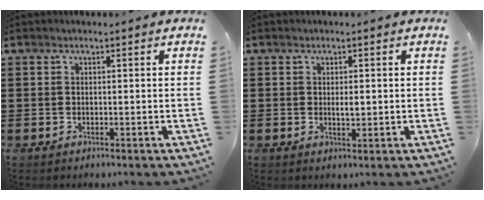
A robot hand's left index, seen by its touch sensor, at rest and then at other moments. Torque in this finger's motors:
{"motor_torque": [0.69, 0.05, 0.07, 0.05]}